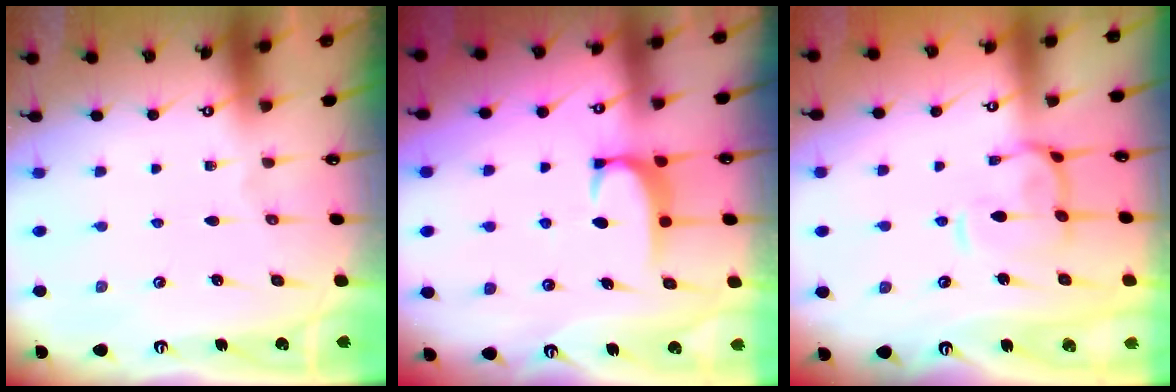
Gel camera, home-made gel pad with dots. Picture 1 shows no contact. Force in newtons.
{"total": 1.8, "press": 1.7, "slide": 0.5}
{"total": 6.0, "press": 5.8, "slide": 1.2}